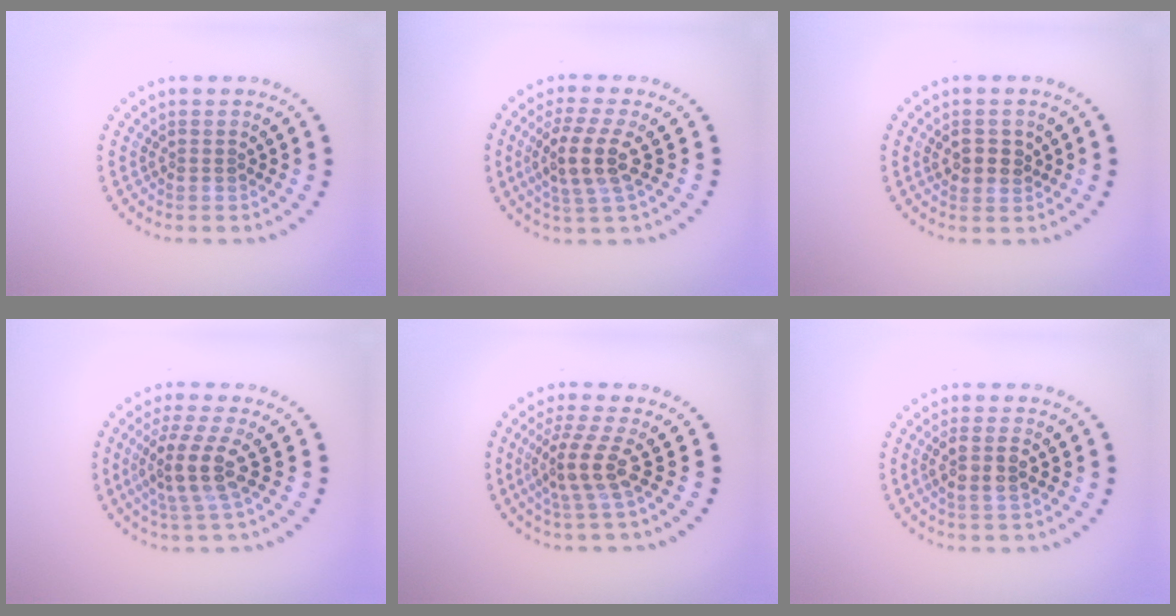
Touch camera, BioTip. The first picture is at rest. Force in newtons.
{"total": 3.9, "press": 3.5, "slide": 1.9}
{"total": 2.1, "press": 2.0, "slide": 0.7}
{"total": 4.0, "press": 3.2, "slide": 2.3}
{"total": 3.5, "press": 2.7, "slide": 2.1}
{"total": 2.5, "press": 2.2, "slide": 1.2}